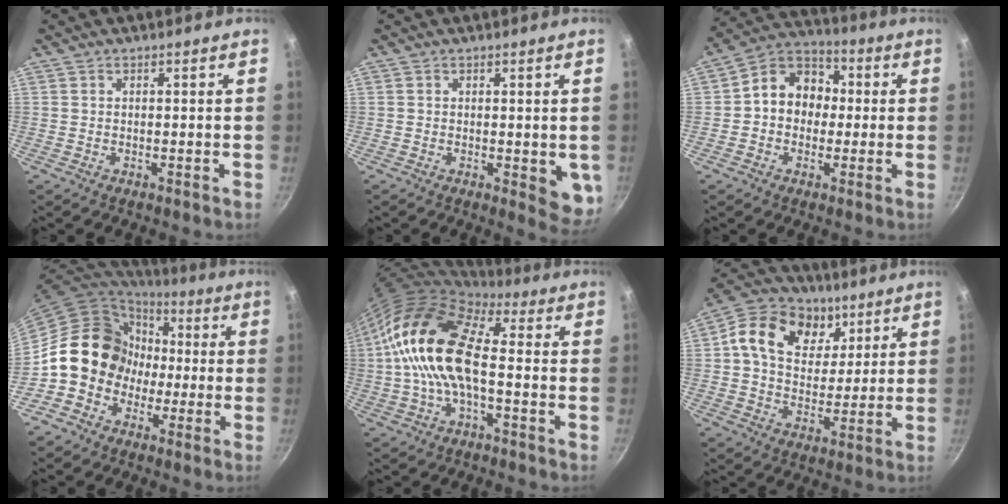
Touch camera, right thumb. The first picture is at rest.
{"total": 5.5, "force": [-0.3, 2.8, 4.8], "torque": [-0.046, -0.006, -0.001]}
{"total": 11.3, "force": [0.3, 9.4, 6.3], "torque": [-0.056, 0.032, -0.019]}
{"total": 15.3, "force": [-1.6, 13.5, 6.9], "torque": [-0.064, 0.045, -0.030]}
{"total": 15.5, "force": [0.2, 7.4, 13.6], "torque": [-0.235, 0.028, -0.010]}
{"total": 16.5, "force": [6.2, 12.2, 9.1], "torque": [-0.130, -0.010, 0.092]}